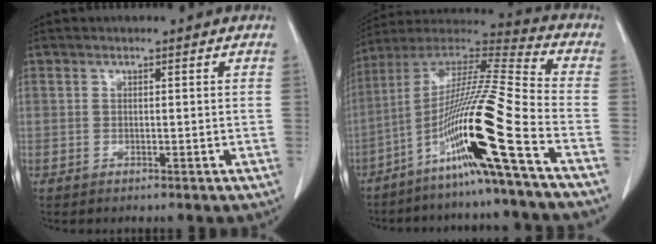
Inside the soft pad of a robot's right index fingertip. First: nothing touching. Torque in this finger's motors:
{"motor_torque": [2.09, 0.01, 0.48, 0.16]}